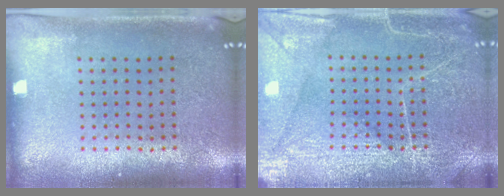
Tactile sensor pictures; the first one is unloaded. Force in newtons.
{"total": 5.3, "press": 5.2, "slide": 0.6}